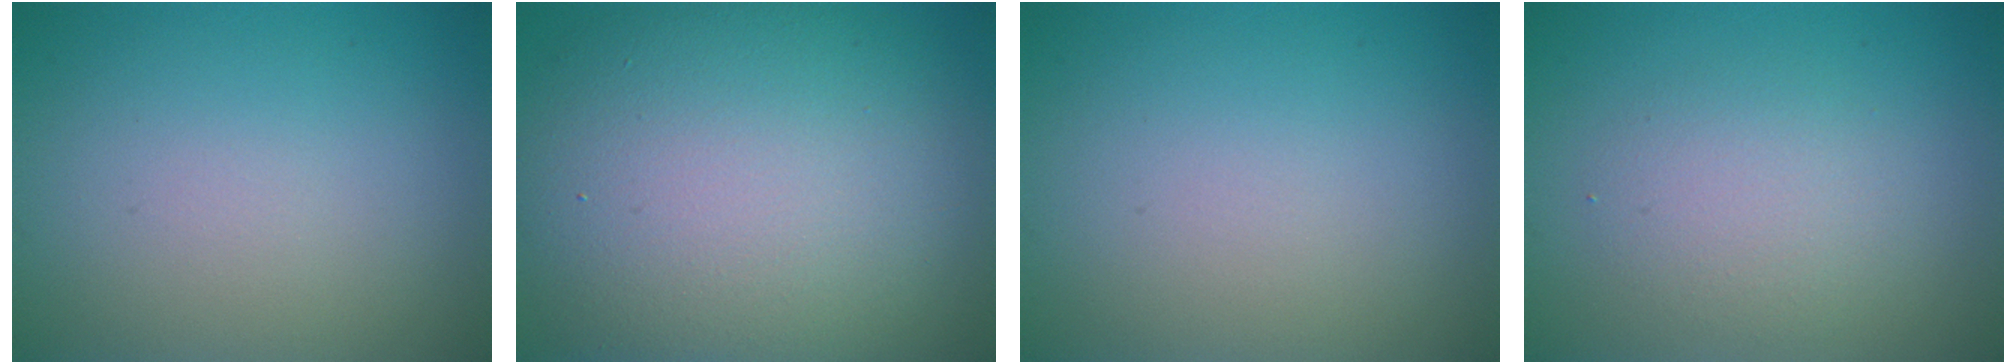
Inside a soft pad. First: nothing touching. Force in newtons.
{"total": 13.7, "press": 13.7, "slide": 0.7}
{"total": 0.0}
{"total": 2.6, "press": 2.6, "slide": 0.2}